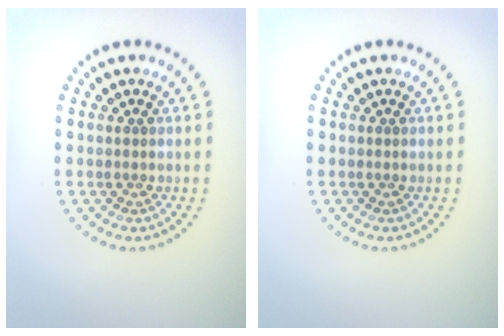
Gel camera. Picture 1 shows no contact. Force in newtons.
{"total": 0.0}